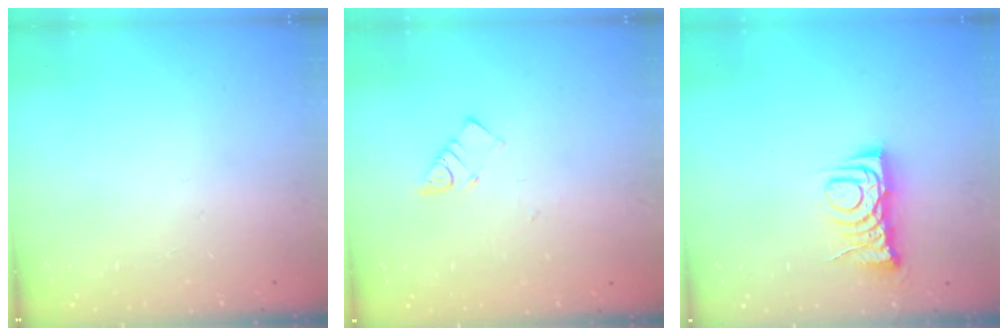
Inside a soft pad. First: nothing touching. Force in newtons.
{"total": 3.9, "press": 3.9, "slide": 0.5}
{"total": 6.8, "press": 6.8, "slide": 0.6}